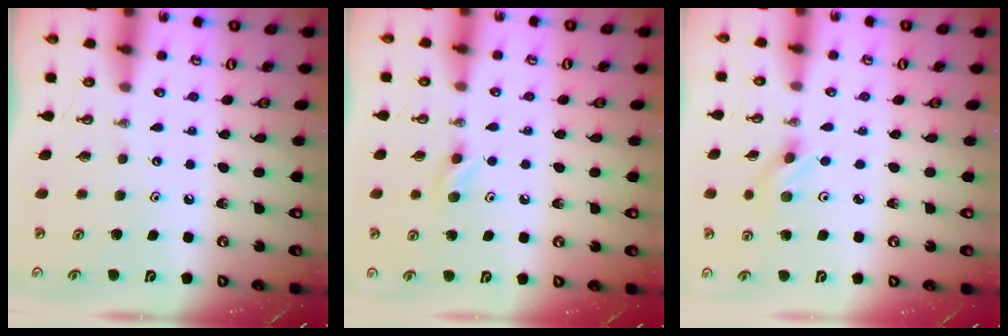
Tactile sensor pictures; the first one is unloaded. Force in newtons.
{"total": 5.1, "press": 4.9, "slide": 1.4}
{"total": 3.1, "press": 2.8, "slide": 1.4}